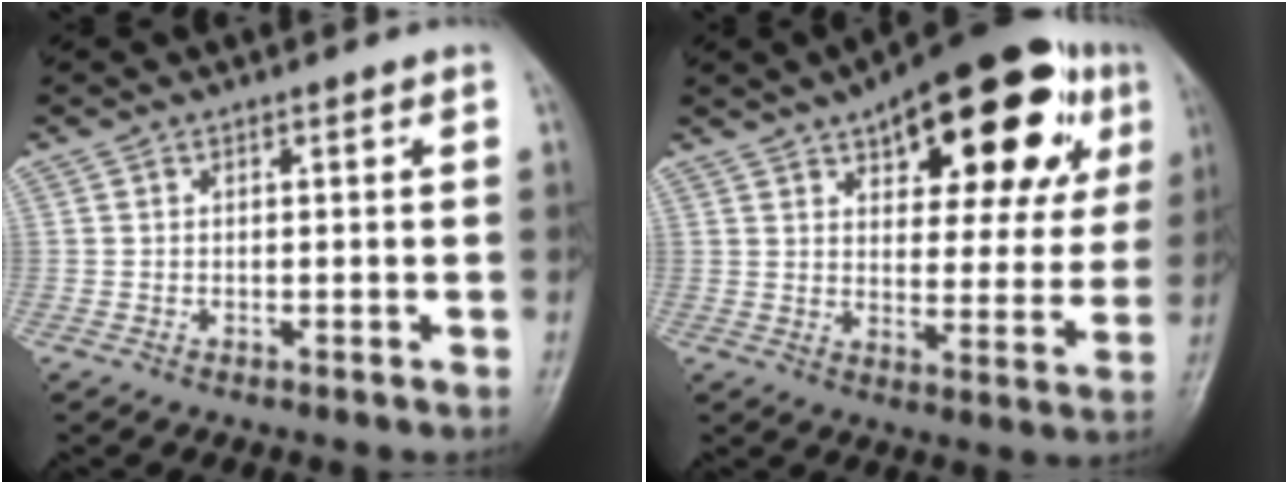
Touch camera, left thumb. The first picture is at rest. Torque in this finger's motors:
{"motor_torque": [0.76, 0.63, 0.48, -0.40, 0.26]}